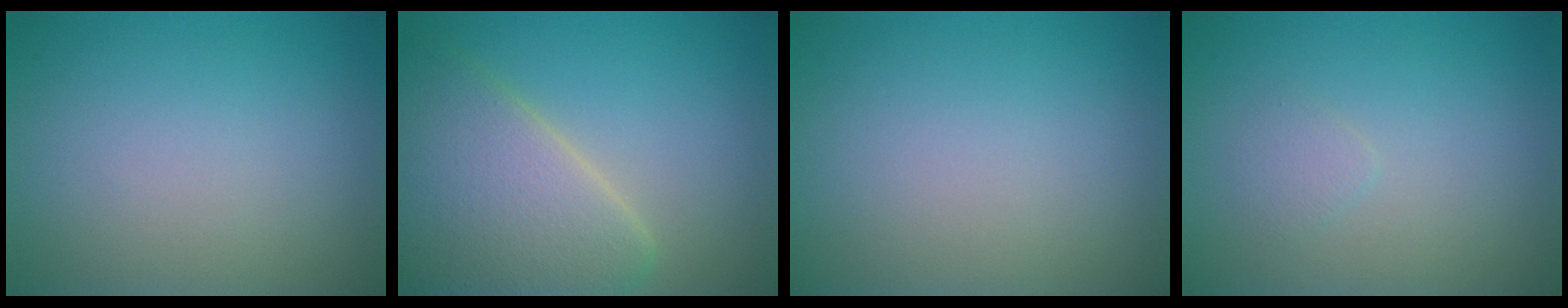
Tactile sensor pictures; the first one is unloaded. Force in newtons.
{"total": 7.4, "press": 7.4, "slide": 0.4}
{"total": 0.0}
{"total": 0.9, "press": 0.9, "slide": 0.0}